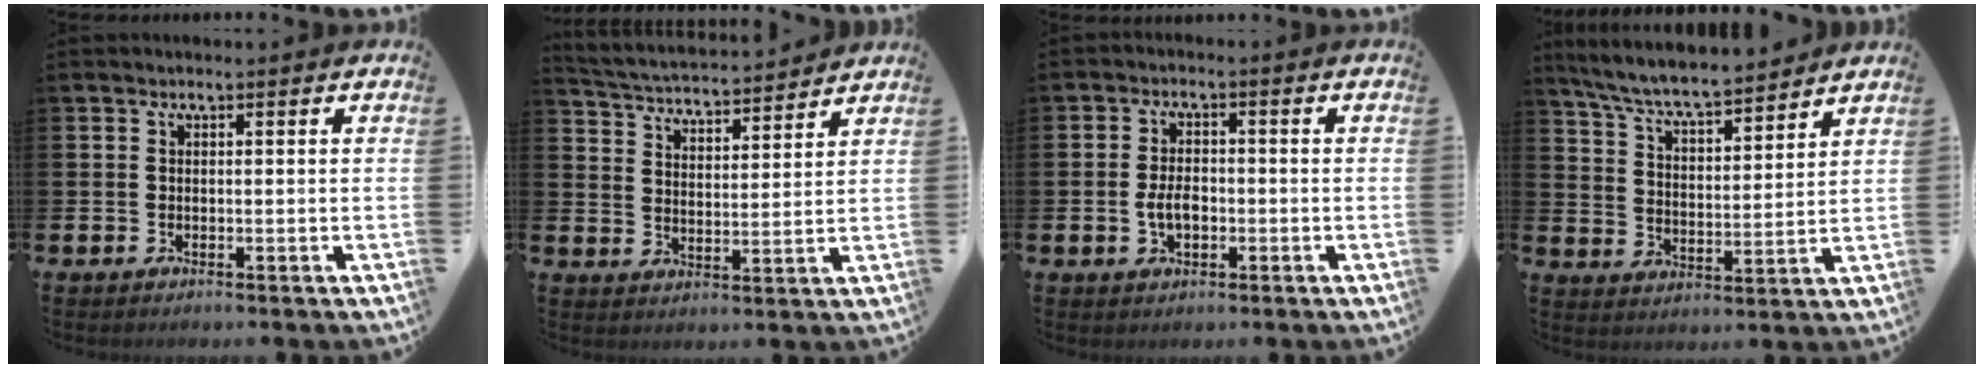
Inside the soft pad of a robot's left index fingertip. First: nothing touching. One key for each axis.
{"total": 4.4, "fx": 4.3, "fy": 0.6, "fz": 0.2, "tx": -0.027, "ty": -0.036, "tz": 0.072}
{"total": 3.5, "fx": -0.7, "fy": 2.1, "fz": 2.7, "tx": -0.036, "ty": -0.001, "tz": -0.016}
{"total": 7.2, "fx": 6.9, "fy": 0.7, "fz": 2.1, "tx": -0.072, "ty": -0.049, "tz": 0.119}